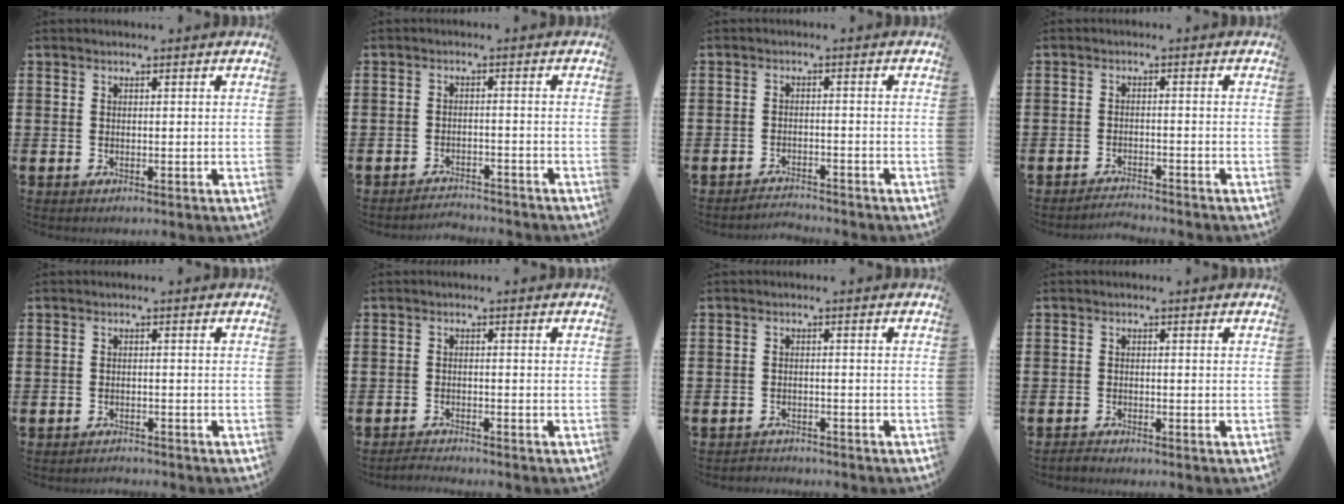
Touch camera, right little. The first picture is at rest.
{"total": 2.2, "force": [-2.2, 0.0, -0.3], "torque": [-0.003, 0.004, -0.050]}
{"total": 2.0, "force": [-2.0, -0.1, -0.2], "torque": [-0.002, 0.005, -0.045]}
{"total": 1.9, "force": [-1.9, -0.2, 0.0], "torque": [-0.003, 0.005, -0.040]}
{"total": 1.0, "force": [-1.0, 0.0, -0.1], "torque": [-0.001, 0.003, -0.022]}
{"total": 1.3, "force": [-1.3, -0.1, 0.1], "torque": [-0.004, 0.002, -0.026]}
{"total": 1.2, "force": [-1.2, 0.1, -0.2], "torque": [-0.001, 0.004, -0.027]}
{"total": 0.8, "force": [-0.8, 0.1, 0.2], "torque": [-0.005, -0.001, -0.016]}